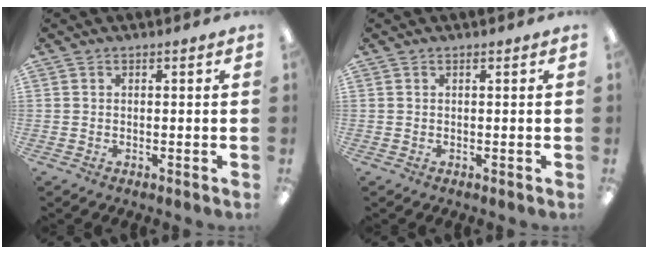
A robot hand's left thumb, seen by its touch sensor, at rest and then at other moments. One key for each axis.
{"total": 0.0}